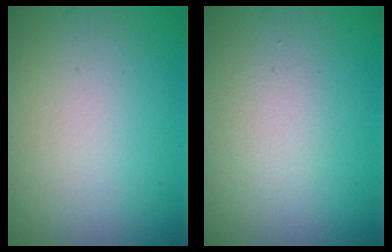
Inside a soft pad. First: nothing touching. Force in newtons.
{"total": 1.3, "press": 1.3, "slide": 0.1}